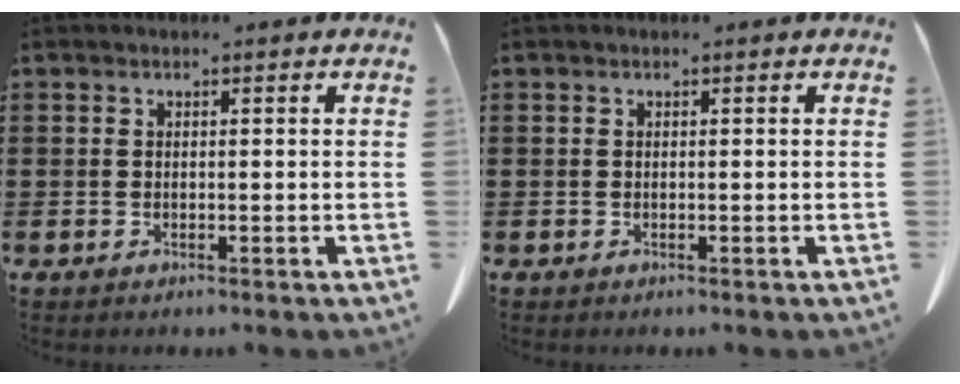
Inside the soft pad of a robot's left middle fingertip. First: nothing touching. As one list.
[{"total": 0.0}]